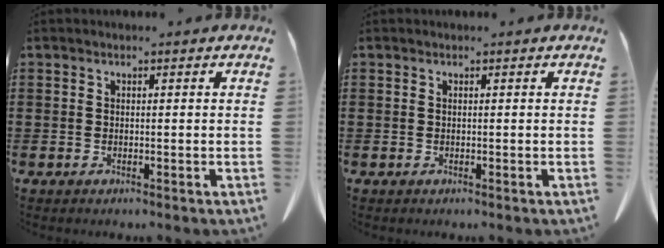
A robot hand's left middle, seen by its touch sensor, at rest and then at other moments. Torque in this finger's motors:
{"motor_torque": [-0.10, 0.07, 0.00, 0.00]}